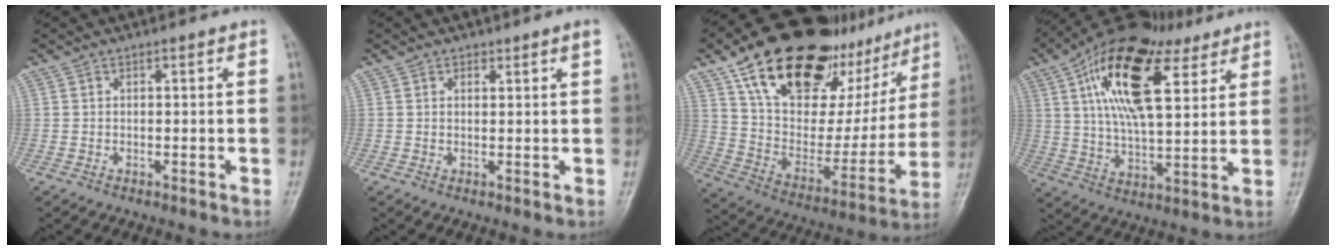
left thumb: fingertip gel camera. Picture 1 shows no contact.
{"total": 1.3, "force": [1.1, 0.5, 0.6], "torque": [0.000, -0.007, 0.014]}
{"total": 31.7, "force": [19.0, 15.9, 19.9], "torque": [-0.260, -0.023, 0.308]}
{"total": 21.7, "force": [9.6, 9.8, 16.9], "torque": [-0.273, -0.012, 0.160]}